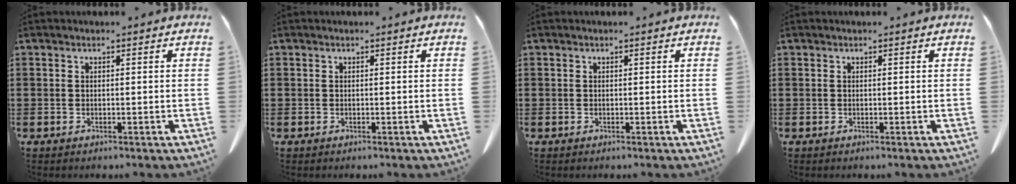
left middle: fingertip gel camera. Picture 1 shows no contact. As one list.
[{"total": 0.0}, {"total": 0.0}, {"total": 0.0}]